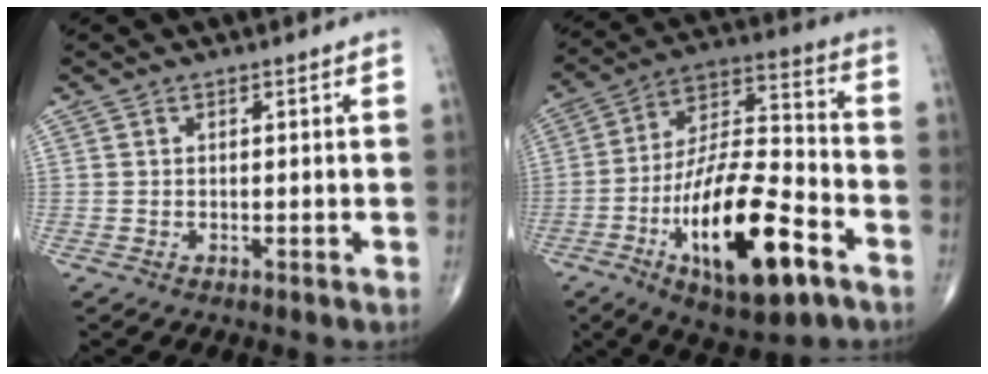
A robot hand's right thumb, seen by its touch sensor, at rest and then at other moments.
{"total": 22.4, "force": [-9.6, 8.2, 18.5], "torque": [-0.327, 0.051, -0.158]}